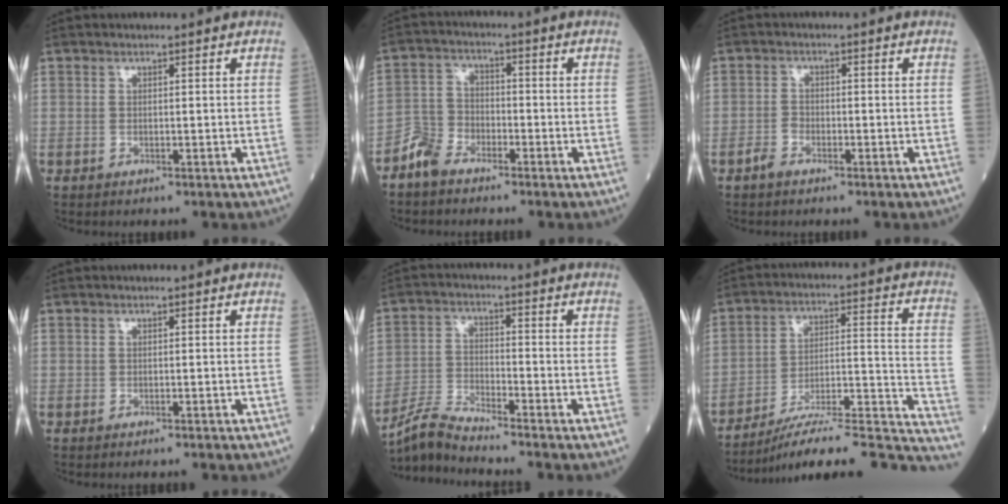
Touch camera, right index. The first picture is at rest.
{"total": 4.6, "force": [-3.7, 2.5, 1.4], "torque": [-0.030, 0.003, -0.080]}
{"total": 2.1, "force": [-1.5, 1.0, 1.0], "torque": [-0.020, 0.002, -0.029]}
{"total": 0.8, "force": [-0.7, 0.0, 0.3], "torque": [-0.002, -0.001, -0.012]}
{"total": 6.2, "force": [-6.0, -1.2, 0.7], "torque": [-0.028, -0.015, -0.120]}
{"total": 24.4, "force": [-22.4, 0.9, 9.5], "torque": [-0.069, 0.016, -0.321]}